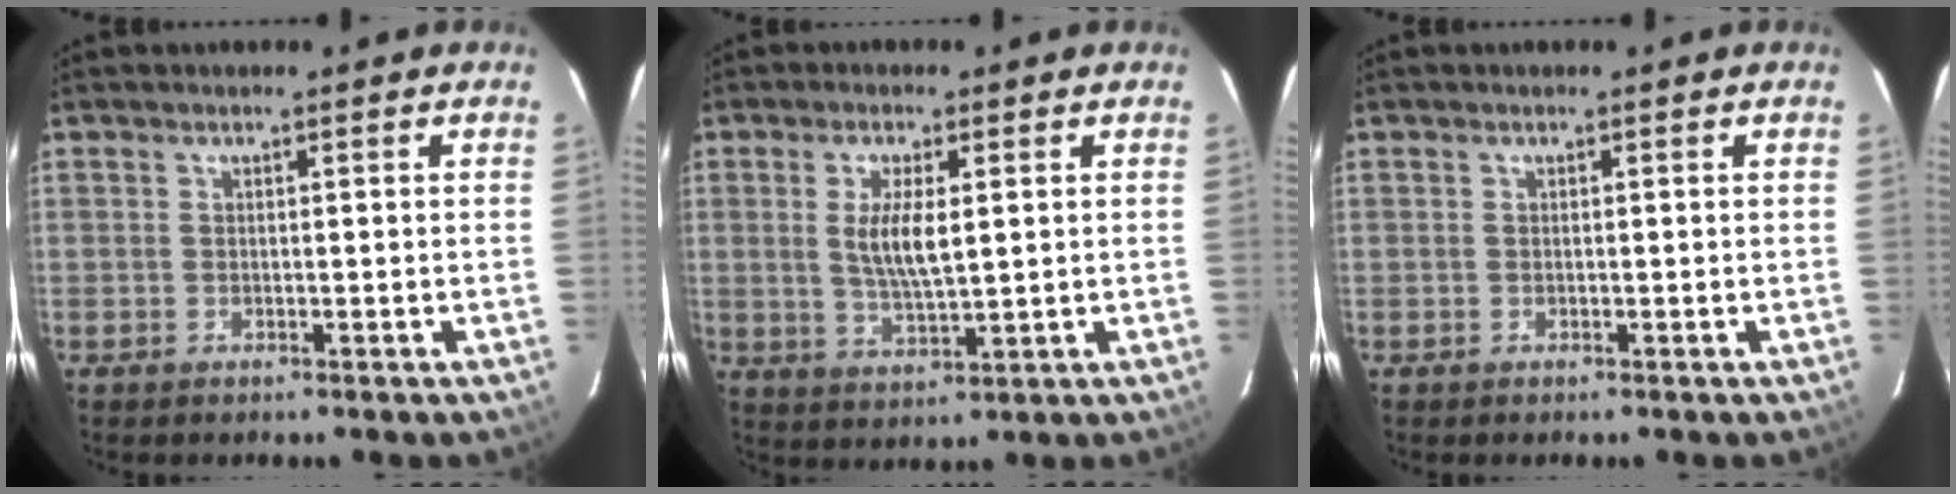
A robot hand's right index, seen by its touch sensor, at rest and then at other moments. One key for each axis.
{"total": 7.0, "fx": 1.2, "fy": 2.1, "fz": 6.5, "tx": -0.126, "ty": -0.005, "tz": 0.025}
{"total": 0.0}